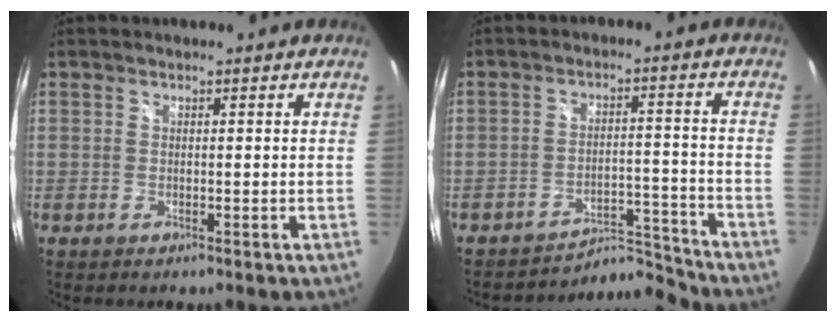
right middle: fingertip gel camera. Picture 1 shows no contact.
{"total": 7.2, "force": [-7.2, 0.2, -0.8], "torque": [0.006, 0.029, -0.112]}